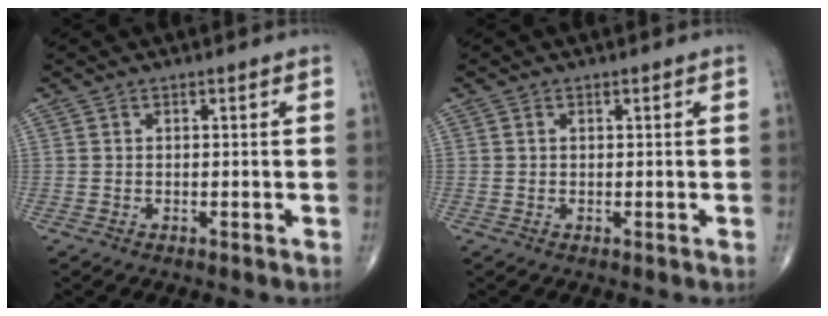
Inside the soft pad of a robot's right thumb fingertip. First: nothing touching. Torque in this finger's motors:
{"motor_torque": [-0.13, -0.07, -0.23, -0.06, -0.06]}